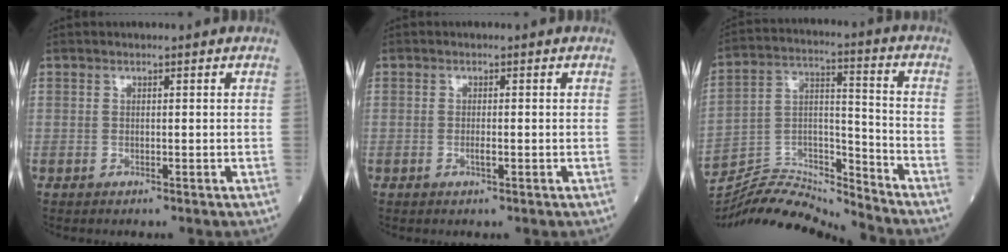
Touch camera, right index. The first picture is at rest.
{"total": 1.0, "force": [-0.3, 0.1, 1.0], "torque": [-0.021, -0.001, -0.006]}
{"total": 14.1, "force": [-14.1, -0.7, 1.0], "torque": [-0.024, 0.041, -0.255]}